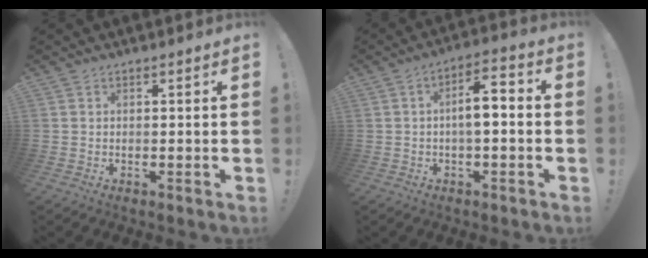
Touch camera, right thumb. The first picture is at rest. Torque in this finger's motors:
{"motor_torque": [0.22, -0.02, 0.15, 0.27, 0.11]}